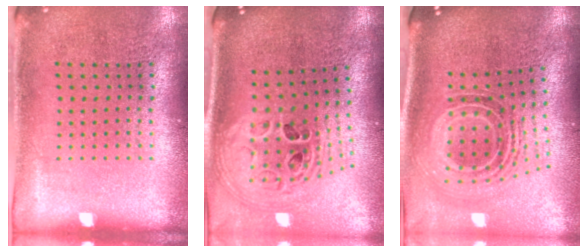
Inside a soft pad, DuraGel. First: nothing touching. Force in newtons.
{"total": 2.1, "press": 1.4, "slide": 1.5}
{"total": 1.7, "press": 1.3, "slide": 1.1}